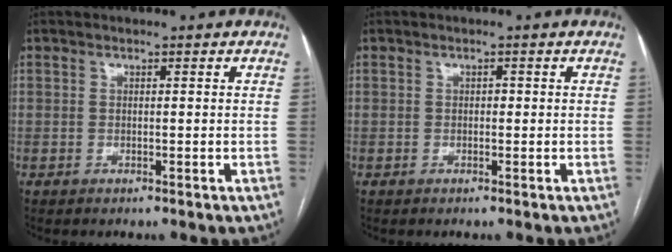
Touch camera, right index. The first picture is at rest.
{"total": 0.6, "force": [0.0, 0.5, 0.4], "torque": [-0.005, 0.005, -0.003]}